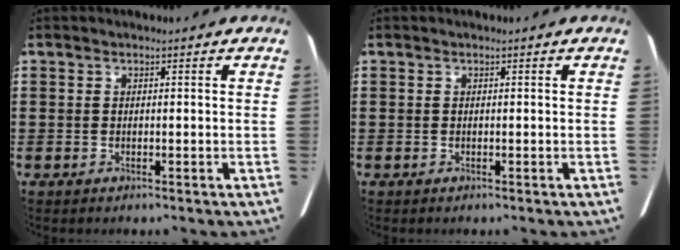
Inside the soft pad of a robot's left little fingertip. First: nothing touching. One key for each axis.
{"total": 0.0}